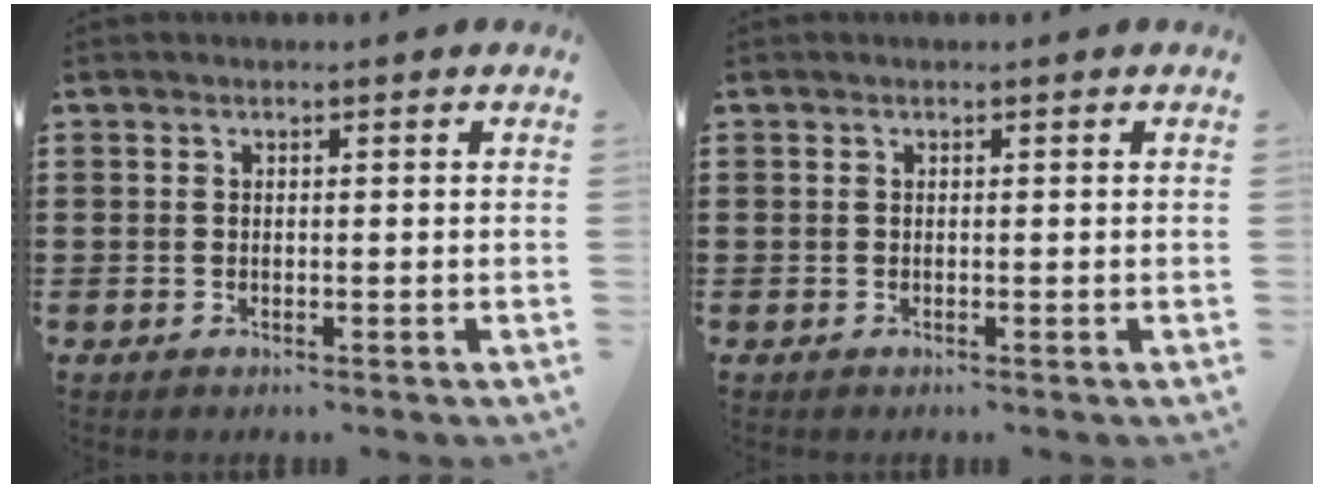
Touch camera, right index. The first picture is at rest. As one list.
[{"total": 0.0}]